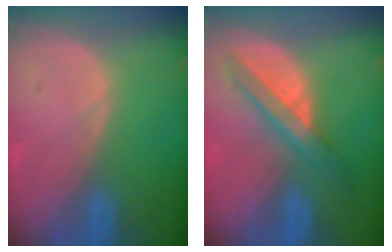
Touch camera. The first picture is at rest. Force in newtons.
{"total": 5.9, "press": 5.8, "slide": 1.0}